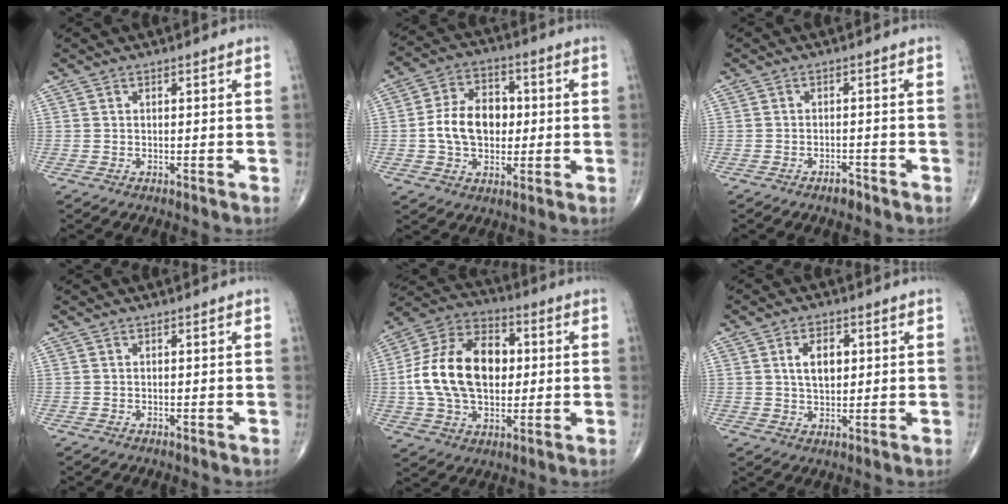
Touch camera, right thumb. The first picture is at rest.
{"total": 11.8, "force": [-0.2, 8.4, 8.3], "torque": [-0.122, 0.019, -0.008]}
{"total": 1.9, "force": [-1.5, 0.8, 0.9], "torque": [-0.014, 0.006, -0.025]}
{"total": 0.0}
{"total": 20.1, "force": [1.1, 13.3, 15.0], "torque": [-0.260, 0.023, 0.019]}
{"total": 6.1, "force": [1.5, 3.7, 4.6], "torque": [-0.062, -0.005, 0.024]}